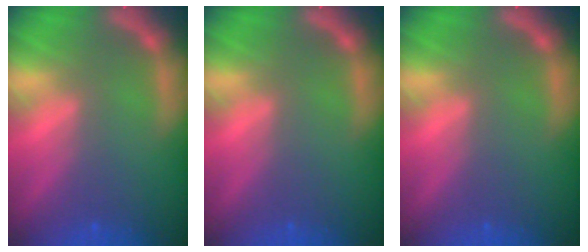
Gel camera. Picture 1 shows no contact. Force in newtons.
{"total": 0.0}
{"total": 0.0}